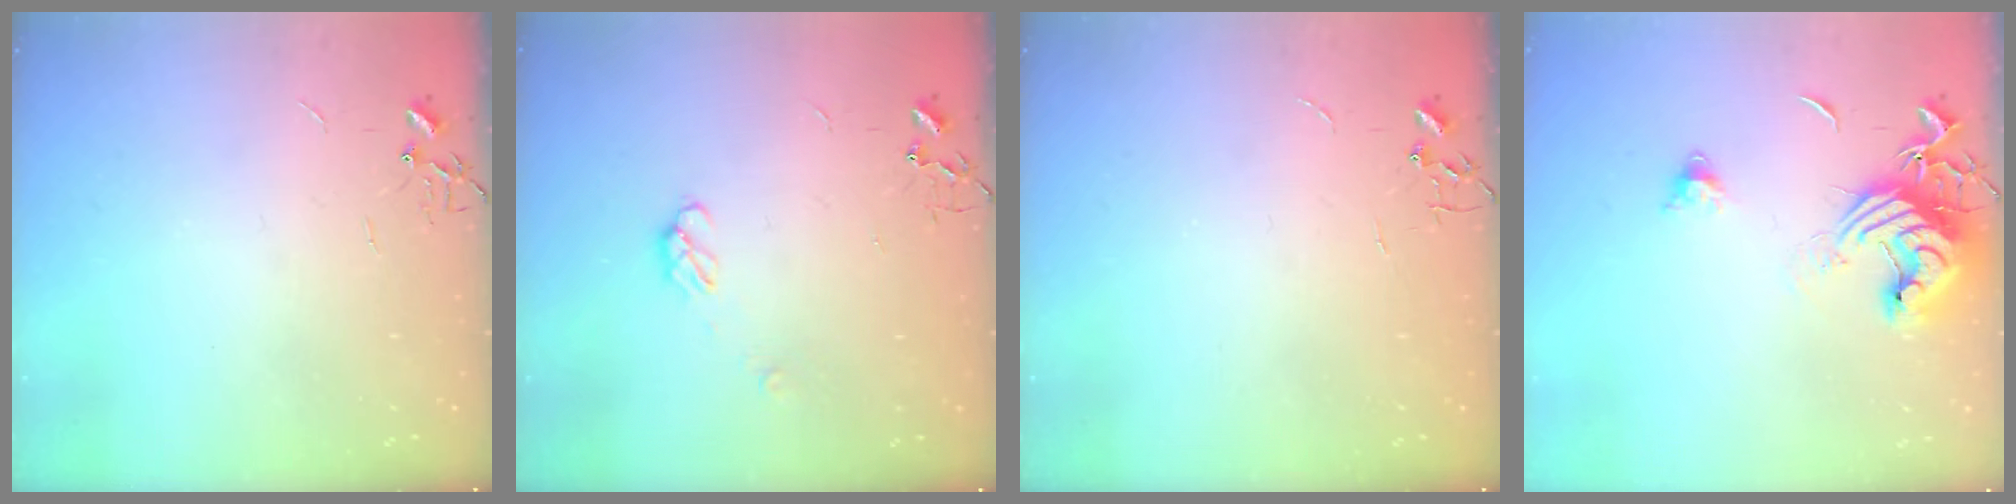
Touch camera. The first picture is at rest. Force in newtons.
{"total": 5.1, "press": 5.1, "slide": 0.5}
{"total": 0.0}
{"total": 14.1, "press": 14.0, "slide": 1.8}